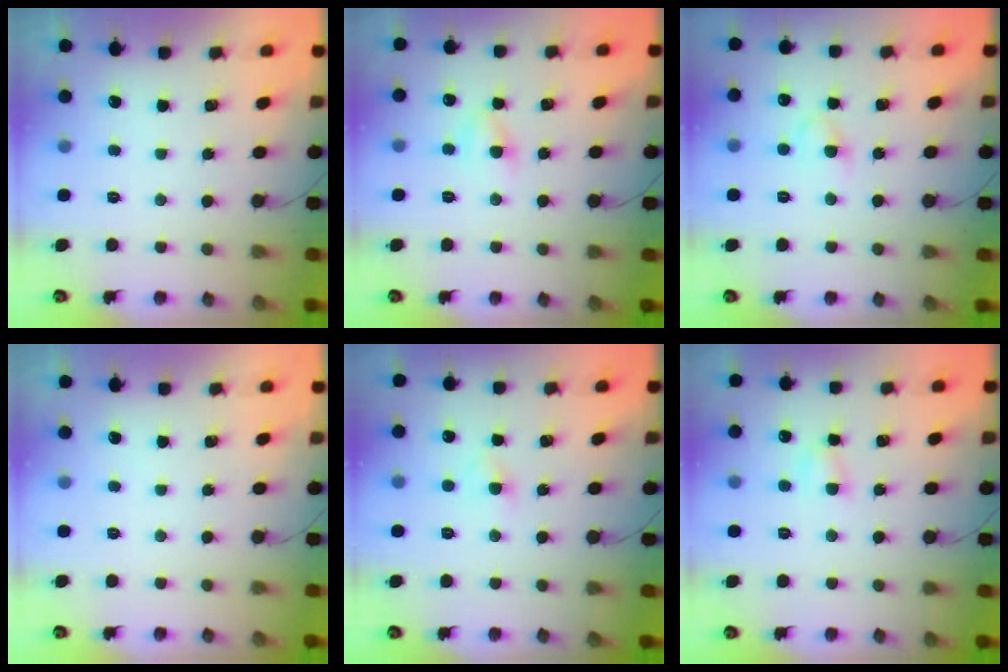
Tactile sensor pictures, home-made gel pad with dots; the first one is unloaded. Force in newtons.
{"total": 5.3, "press": 5.1, "slide": 1.3}
{"total": 2.4, "press": 2.1, "slide": 1.1}
{"total": 0.0}
{"total": 2.5, "press": 2.4, "slide": 0.6}
{"total": 4.3, "press": 4.1, "slide": 1.3}